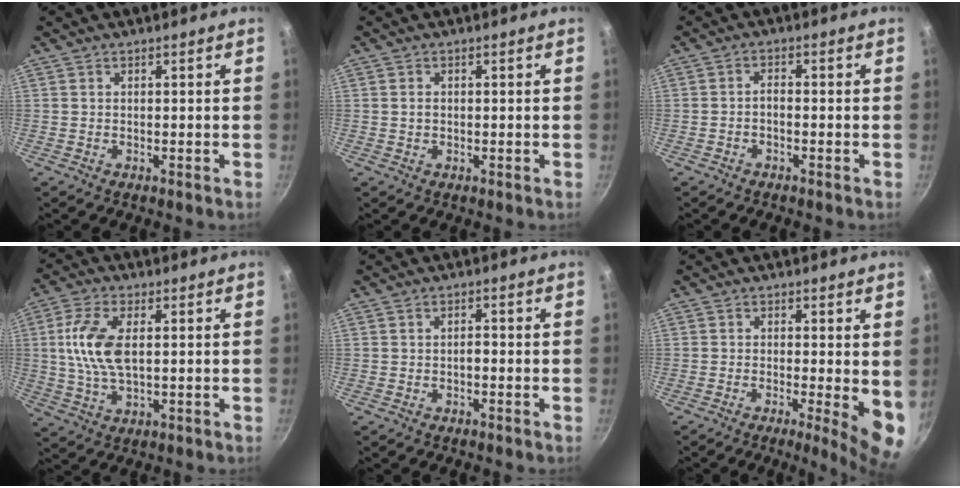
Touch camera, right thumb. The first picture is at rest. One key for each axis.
{"total": 1.1, "fx": 0.1, "fy": 0.9, "fz": 0.6, "tx": -0.009, "ty": 0.004, "tz": 0.002}
{"total": 1.7, "fx": -1.0, "fy": 0.8, "fz": 1.2, "tx": -0.020, "ty": 0.013, "tz": -0.021}
{"total": 10.1, "fx": 1.5, "fy": 4.9, "fz": 8.7, "tx": -0.174, "ty": 0.003, "tz": 0.027}
{"total": 1.2, "fx": -0.5, "fy": 0.6, "fz": 0.9, "tx": -0.009, "ty": 0.011, "tz": -0.007}
{"total": 7.7, "fx": -0.9, "fy": 1.7, "fz": 7.4, "tx": -0.089, "ty": -0.013, "tz": -0.010}